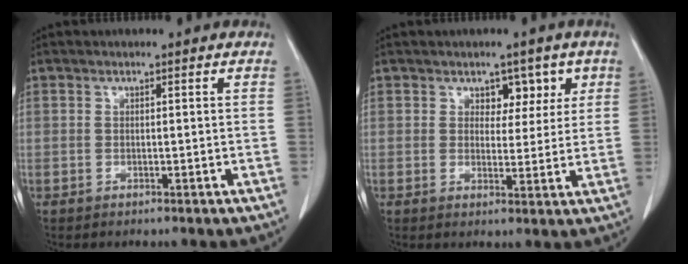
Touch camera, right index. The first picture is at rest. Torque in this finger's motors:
{"motor_torque": [0.04, 0.08, 0.02, 0.00]}